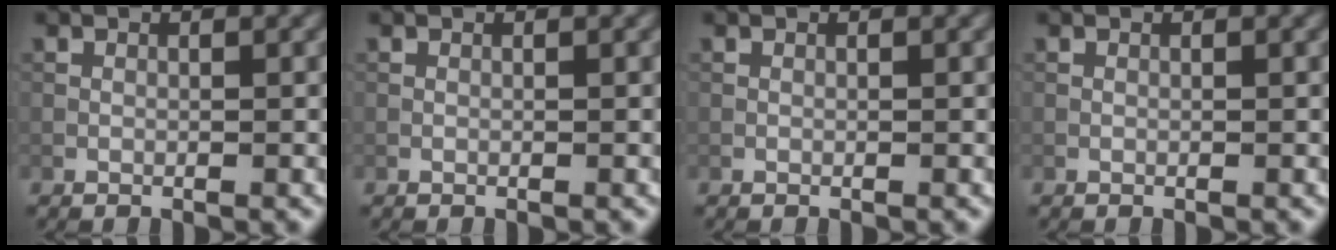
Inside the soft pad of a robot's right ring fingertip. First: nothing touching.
{"total": 0.0}
{"total": 0.0}
{"total": 0.0}